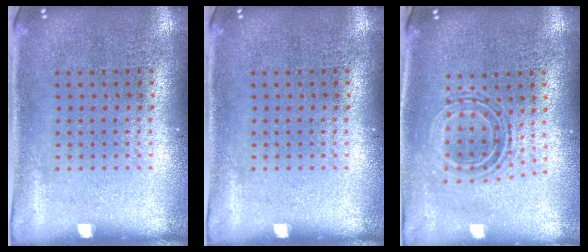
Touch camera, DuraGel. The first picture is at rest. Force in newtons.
{"total": 0.0}
{"total": 0.7, "press": 0.7, "slide": 0.1}